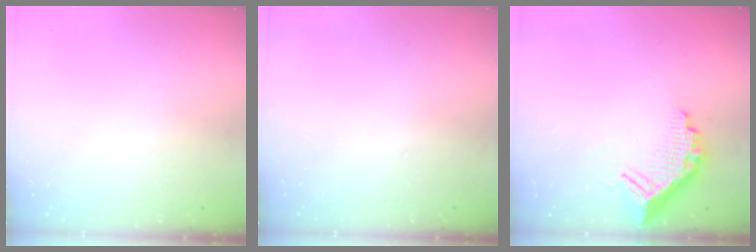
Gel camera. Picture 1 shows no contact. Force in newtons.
{"total": 0.0}
{"total": 10.9, "press": 10.9, "slide": 1.1}